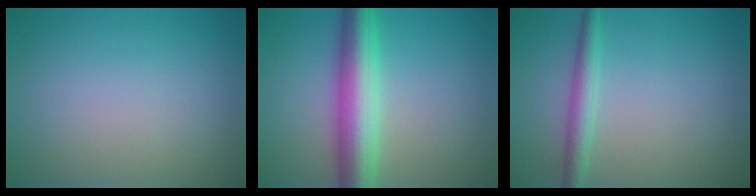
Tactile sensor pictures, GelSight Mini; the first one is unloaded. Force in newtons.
{"total": 7.1, "press": 7.1, "slide": 0.2}
{"total": 2.4, "press": 2.4, "slide": 0.0}